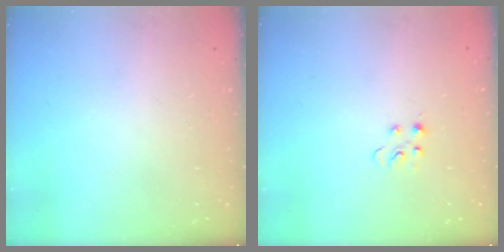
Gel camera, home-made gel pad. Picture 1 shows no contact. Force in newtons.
{"total": 2.9, "press": 2.9, "slide": 0.4}